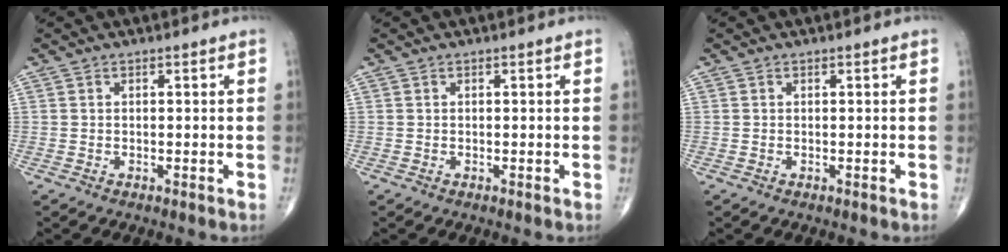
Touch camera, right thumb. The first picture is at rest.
{"total": 0.0}
{"total": 0.0}